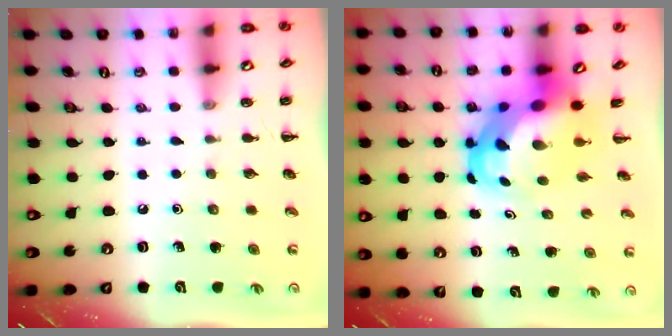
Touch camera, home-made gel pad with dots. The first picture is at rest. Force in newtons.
{"total": 8.6, "press": 8.3, "slide": 2.2}